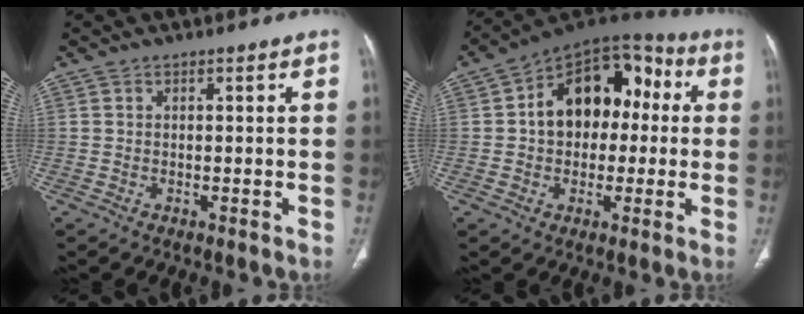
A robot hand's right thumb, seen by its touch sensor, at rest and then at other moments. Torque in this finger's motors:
{"motor_torque": [1.12, 3.39, 1.24, -0.07, 0.12]}